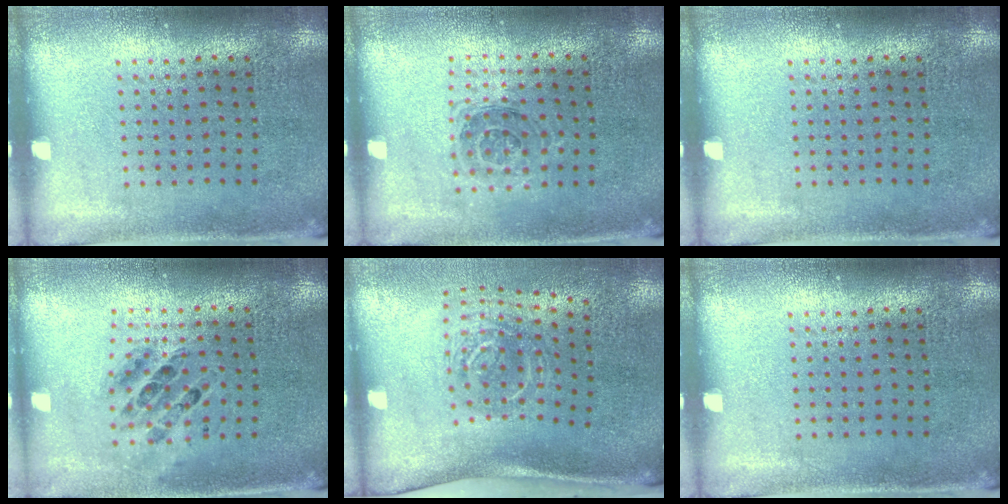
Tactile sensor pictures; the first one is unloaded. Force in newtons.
{"total": 1.1, "press": 1.0, "slide": 0.4}
{"total": 0.0}
{"total": 0.7, "press": 0.7, "slide": 0.2}
{"total": 2.0, "press": 1.3, "slide": 1.5}
{"total": 0.0}